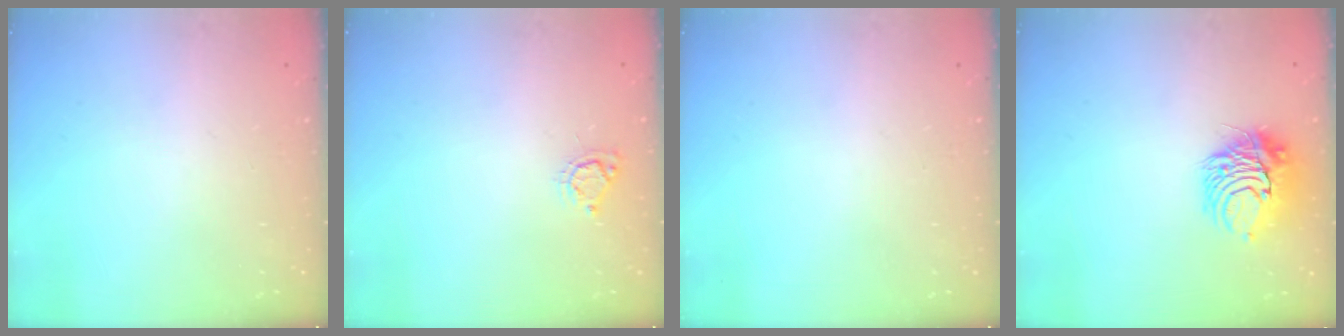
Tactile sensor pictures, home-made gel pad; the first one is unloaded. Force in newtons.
{"total": 5.0, "press": 5.0, "slide": 0.5}
{"total": 0.0}
{"total": 9.7, "press": 9.7, "slide": 0.5}